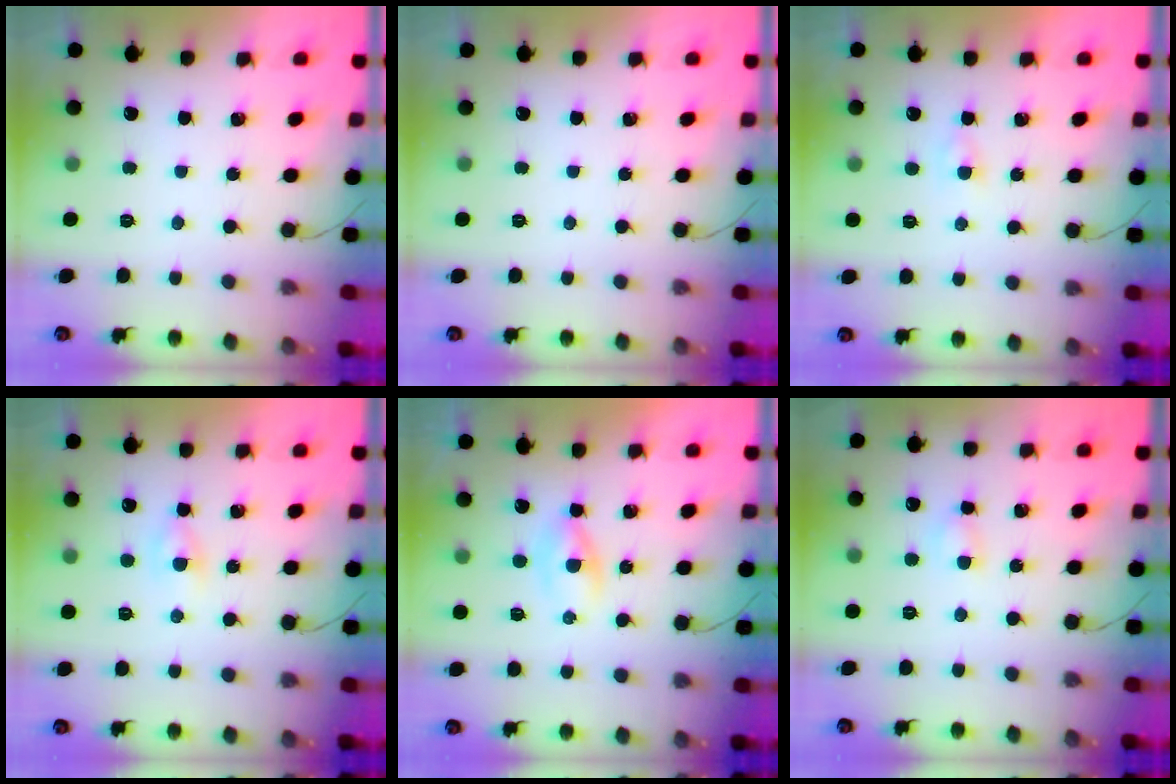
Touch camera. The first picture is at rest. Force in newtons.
{"total": 0.0}
{"total": 1.5, "press": 1.4, "slide": 0.6}
{"total": 2.2, "press": 2.1, "slide": 0.9}
{"total": 2.1, "press": 1.7, "slide": 1.2}
{"total": 3.1, "press": 2.9, "slide": 1.0}